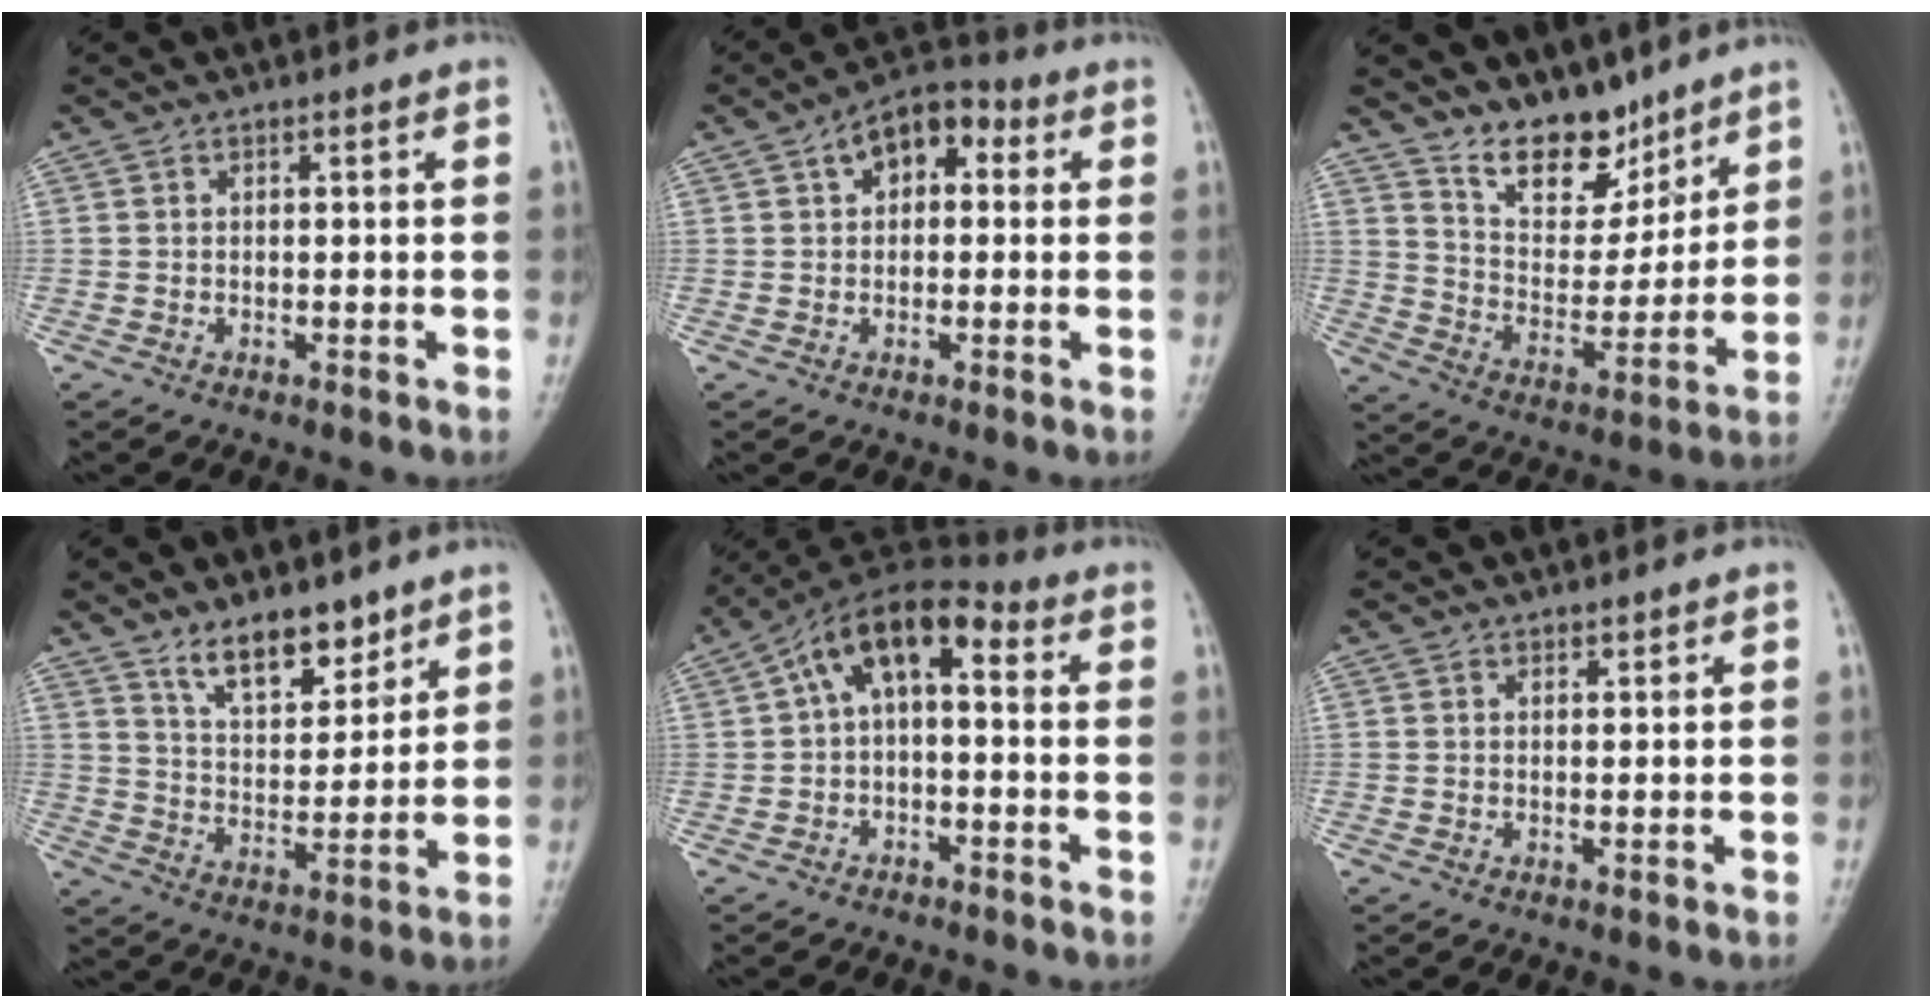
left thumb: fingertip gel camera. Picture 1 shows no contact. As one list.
[{"total": 8.4, "force": [2.2, 5.3, 6.1], "torque": [-0.067, 0.026, 0.022]}, {"total": 12.3, "force": [9.7, 5.9, 4.6], "torque": [-0.039, -0.077, 0.177]}, {"total": 10.2, "force": [7.4, 4.5, 5.4], "torque": [-0.054, -0.057, 0.131]}, {"total": 10.1, "force": [1.3, 5.3, 8.5], "torque": [-0.128, 0.042, 0.007]}, {"total": 0.6, "force": [0.6, 0.2, 0.0], "torque": [0.001, -0.005, 0.009]}]